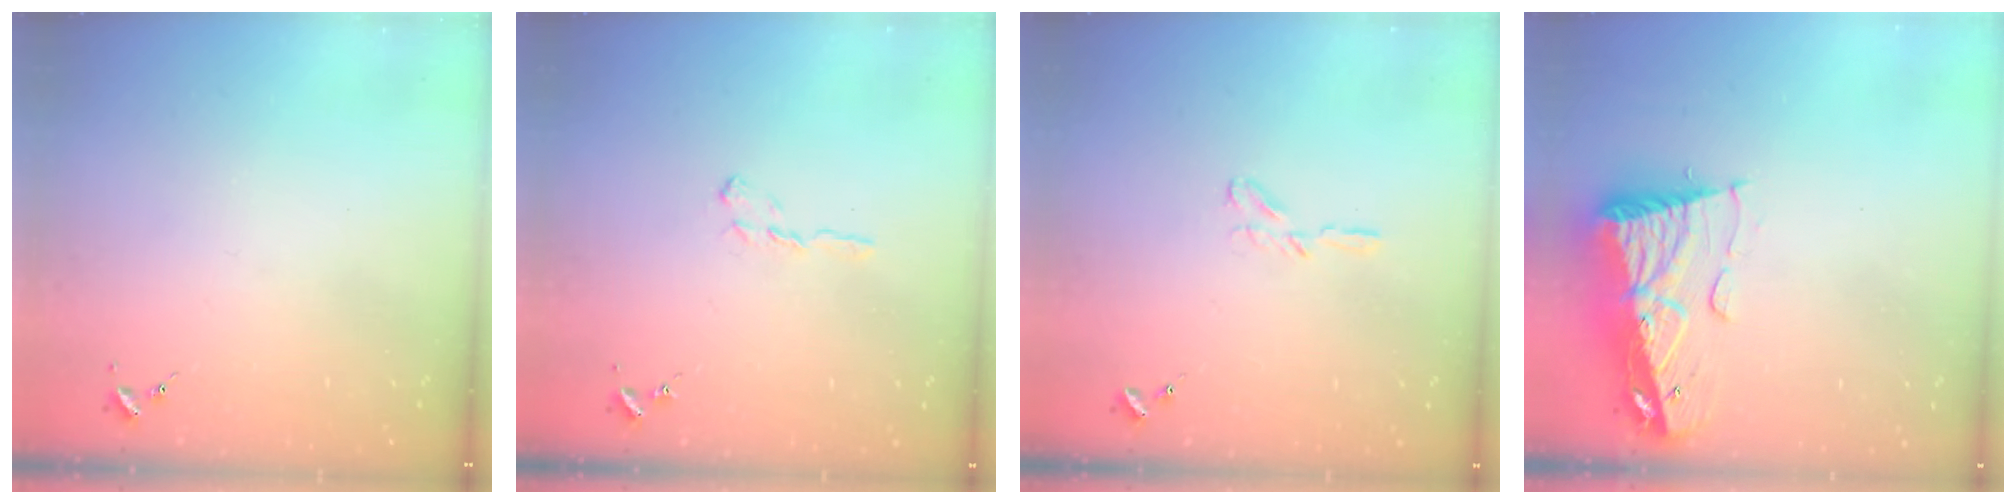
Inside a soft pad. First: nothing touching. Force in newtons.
{"total": 5.5, "press": 5.5, "slide": 0.6}
{"total": 3.8, "press": 3.8, "slide": 0.3}
{"total": 14.6, "press": 14.6, "slide": 1.6}